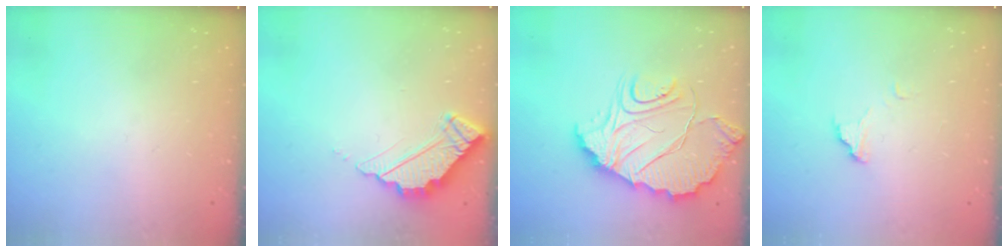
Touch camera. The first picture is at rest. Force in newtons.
{"total": 5.9, "press": 5.9, "slide": 0.2}
{"total": 14.1, "press": 14.0, "slide": 1.2}
{"total": 6.9, "press": 6.9, "slide": 0.6}